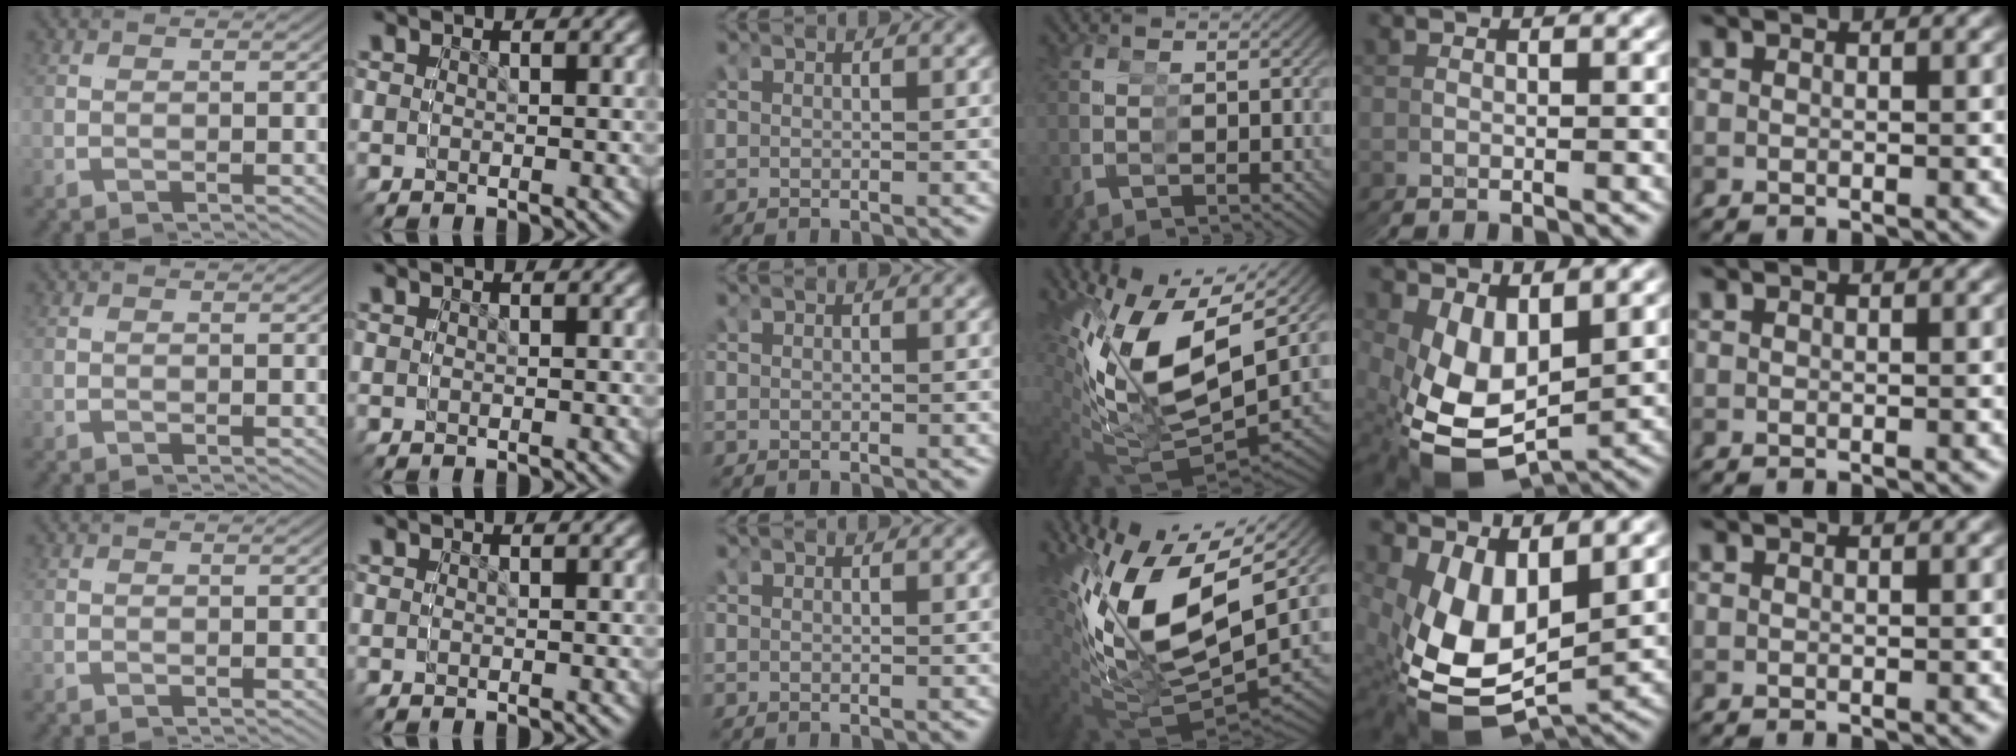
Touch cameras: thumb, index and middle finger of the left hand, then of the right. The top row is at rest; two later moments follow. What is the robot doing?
{"motion": "grasp_and_lifting", "object": "glue stick"}